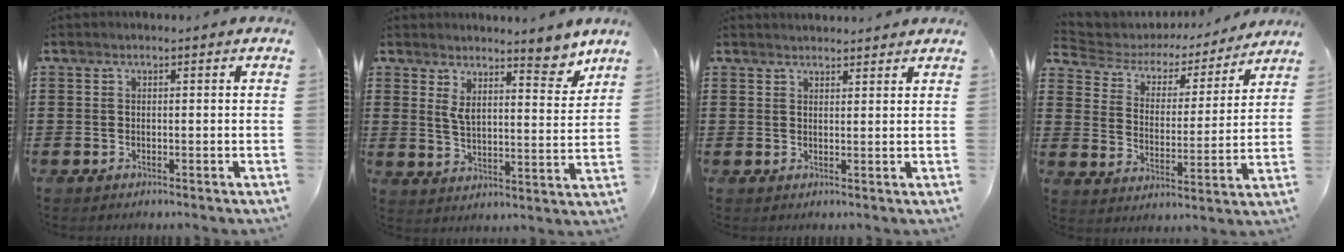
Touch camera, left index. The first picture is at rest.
{"total": 6.9, "force": [5.5, 1.5, 3.9], "torque": [-0.071, -0.032, 0.092]}
{"total": 1.6, "force": [1.6, 0.0, -0.1], "torque": [-0.002, 0.001, 0.032]}
{"total": 4.2, "force": [3.8, 1.5, 1.1], "torque": [-0.047, -0.027, 0.056]}